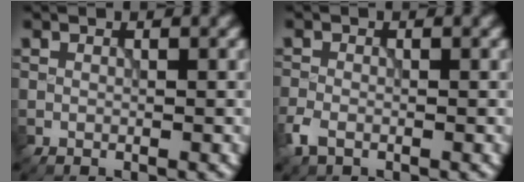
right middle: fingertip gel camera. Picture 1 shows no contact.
{"total": 2.1, "force": [-1.3, 1.1, 1.2], "torque": [-0.033, -0.004, -0.033]}